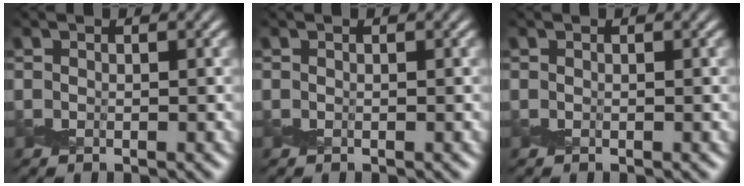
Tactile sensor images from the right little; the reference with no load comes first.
{"total": 0.0}
{"total": 0.0}